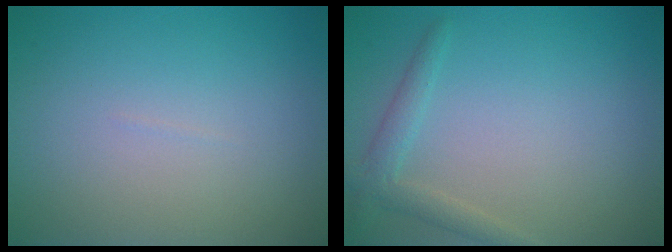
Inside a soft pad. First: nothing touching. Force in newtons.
{"total": 2.0, "press": 2.0, "slide": 0.1}